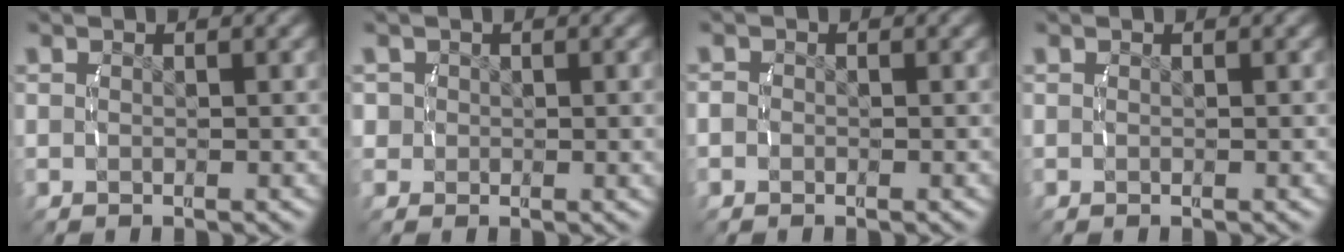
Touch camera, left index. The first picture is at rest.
{"total": 2.4, "force": [0.4, 2.2, 0.9], "torque": [-0.031, -0.006, 0.011]}
{"total": 0.8, "force": [-0.3, 0.7, 0.3], "torque": [-0.009, -0.003, -0.007]}
{"total": 0.0}